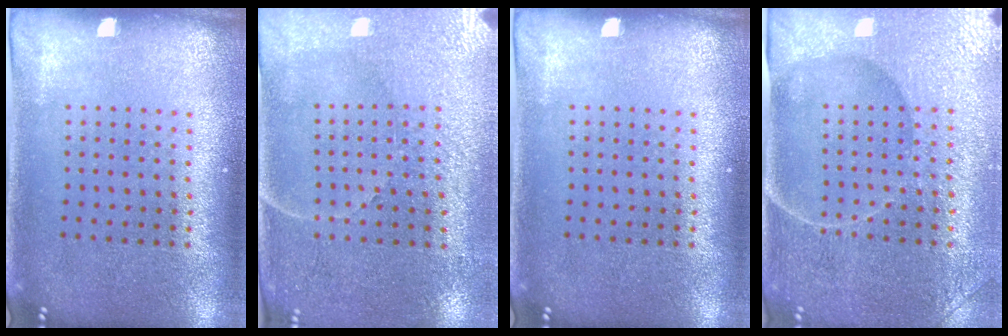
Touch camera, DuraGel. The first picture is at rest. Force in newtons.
{"total": 3.4, "press": 3.1, "slide": 1.3}
{"total": 0.0}
{"total": 4.7, "press": 4.4, "slide": 1.6}